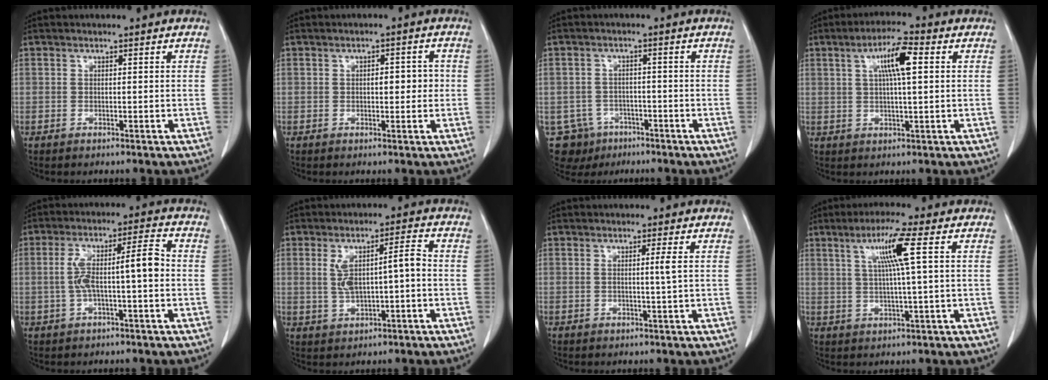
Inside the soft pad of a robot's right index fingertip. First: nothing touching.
{"total": 3.2, "force": [0.2, 1.5, 2.9], "torque": [-0.038, 0.009, 0.003]}
{"total": 6.6, "force": [-3.4, 5.6, 0.1], "torque": [0.000, 0.009, -0.047]}
{"total": 7.1, "force": [2.1, 0.9, 6.7], "torque": [-0.118, 0.011, 0.034]}
{"total": 8.2, "force": [-0.7, 1.3, 8.1], "torque": [-0.150, 0.031, -0.012]}
{"total": 6.8, "force": [0.0, 1.6, 6.6], "torque": [-0.125, 0.021, 0.007]}
{"total": 1.6, "force": [0.2, -0.6, 1.5], "torque": [-0.025, -0.003, 0.004]}
{"total": 7.3, "force": [2.4, -1.0, 6.9], "torque": [-0.124, 0.007, 0.044]}